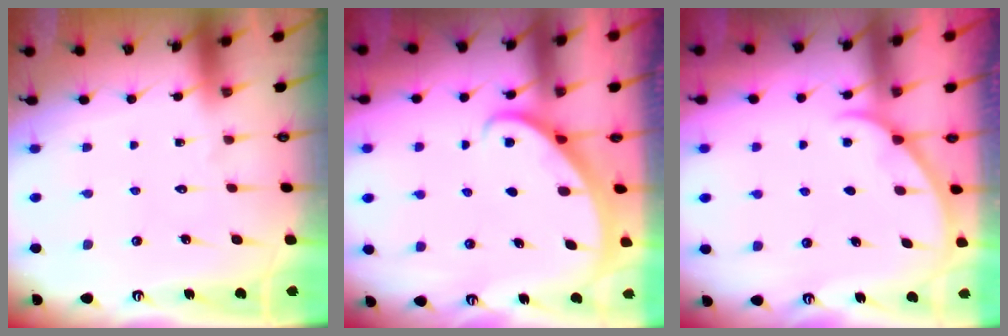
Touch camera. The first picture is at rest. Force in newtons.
{"total": 2.0, "press": 2.0, "slide": 0.2}
{"total": 2.1, "press": 2.0, "slide": 0.3}